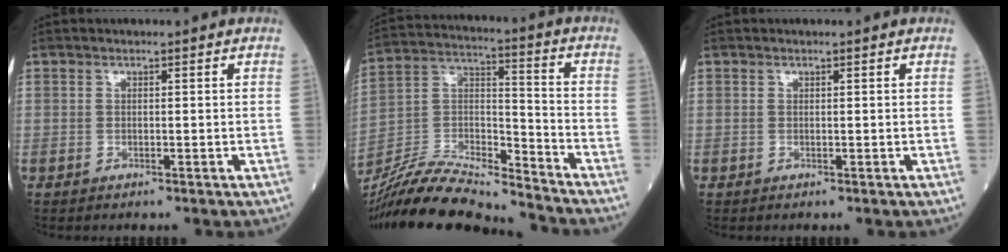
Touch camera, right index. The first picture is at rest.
{"total": 20.3, "force": [-19.0, 1.5, 7.0], "torque": [-0.157, 0.004, -0.336]}
{"total": 0.0}